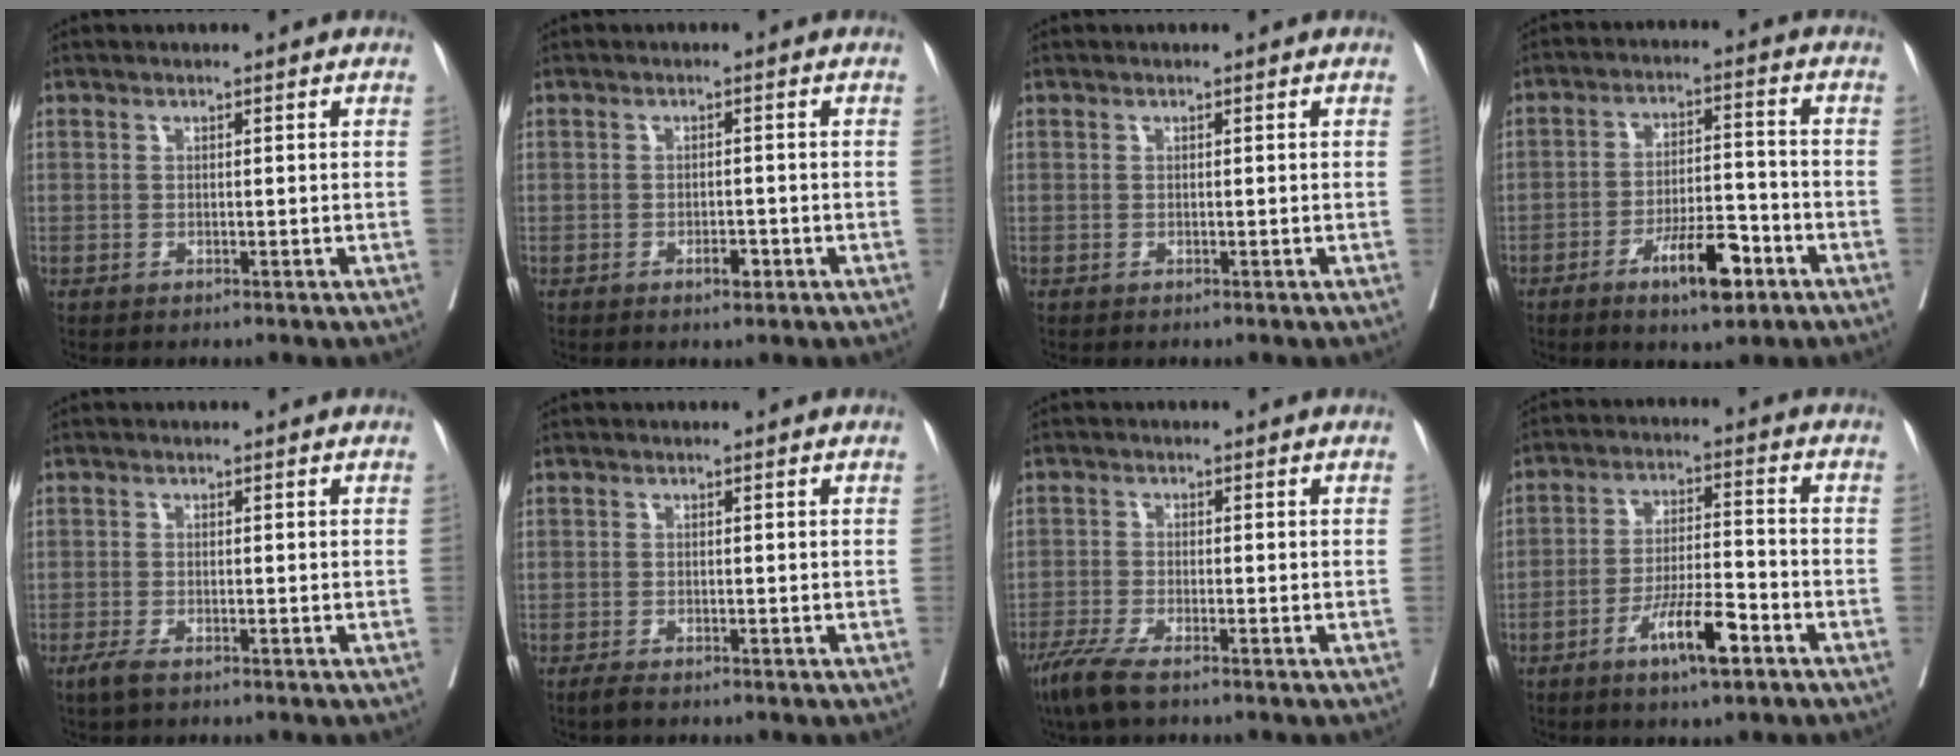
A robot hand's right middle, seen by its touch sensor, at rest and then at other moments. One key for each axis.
{"total": 1.9, "fx": -1.0, "fy": 0.7, "fz": 1.4, "tx": -0.020, "ty": 0.001, "tz": -0.015}
{"total": 0.0}
{"total": 8.8, "fx": -4.9, "fy": 2.4, "fz": 6.9, "tx": -0.115, "ty": 0.002, "tz": -0.077}
{"total": 1.9, "fx": -1.3, "fy": 0.5, "fz": 1.4, "tx": -0.033, "ty": -0.005, "tz": -0.024}
{"total": 1.5, "fx": -1.2, "fy": -0.2, "fz": 0.9, "tx": -0.030, "ty": -0.010, "tz": -0.026}
{"total": 5.0, "fx": -3.6, "fy": 0.6, "fz": 3.4, "tx": -0.071, "ty": -0.014, "tz": -0.067}
{"total": 8.6, "fx": -4.7, "fy": 1.4, "fz": 7.0, "tx": -0.126, "ty": -0.002, "tz": -0.081}